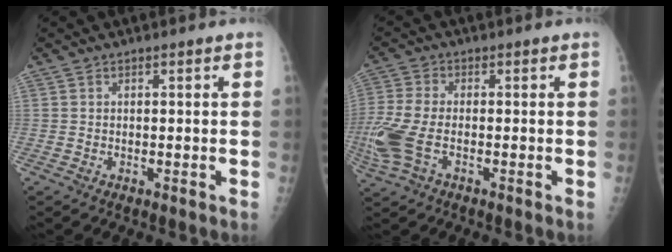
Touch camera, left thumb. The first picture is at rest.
{"total": 9.1, "force": [-2.4, 4.8, 7.3], "torque": [-0.196, 0.001, -0.050]}